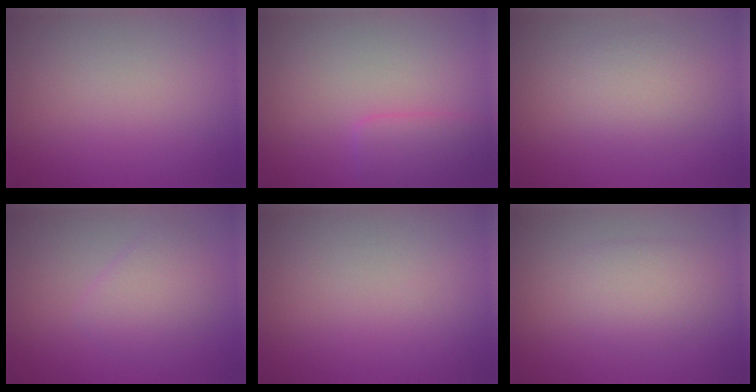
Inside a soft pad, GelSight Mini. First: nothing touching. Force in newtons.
{"total": 2.4, "press": 2.4, "slide": 0.1}
{"total": 2.3, "press": 2.3, "slide": 0.1}
{"total": 2.4, "press": 2.4, "slide": 0.1}
{"total": 0.0}
{"total": 2.4, "press": 2.3, "slide": 0.4}